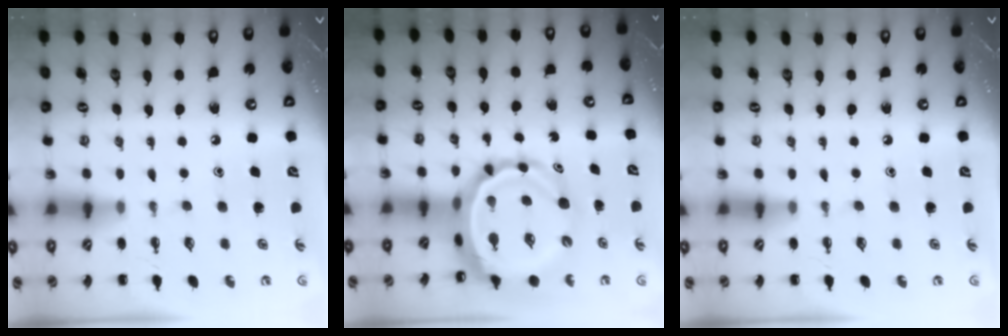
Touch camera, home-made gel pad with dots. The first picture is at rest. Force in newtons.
{"total": 10.5, "press": 10.1, "slide": 3.1}
{"total": 0.0}